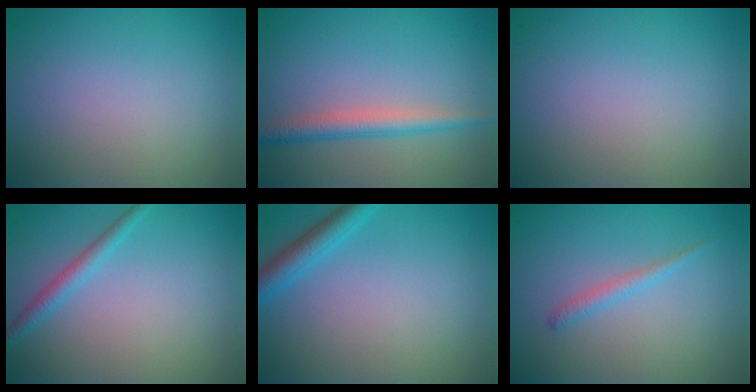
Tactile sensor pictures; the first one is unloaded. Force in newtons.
{"total": 2.5, "press": 2.5, "slide": 0.0}
{"total": 0.0}
{"total": 1.8, "press": 1.7, "slide": 0.1}
{"total": 2.7, "press": 2.7, "slide": 0.2}
{"total": 1.2, "press": 1.2, "slide": 0.0}